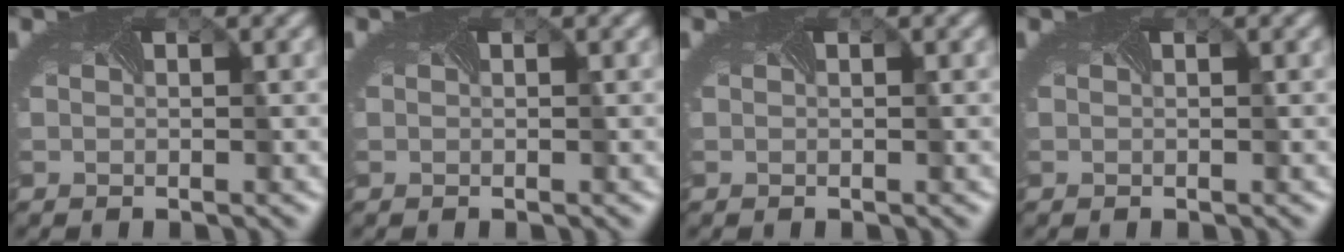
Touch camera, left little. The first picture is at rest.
{"total": 0.0}
{"total": 0.0}
{"total": 0.0}